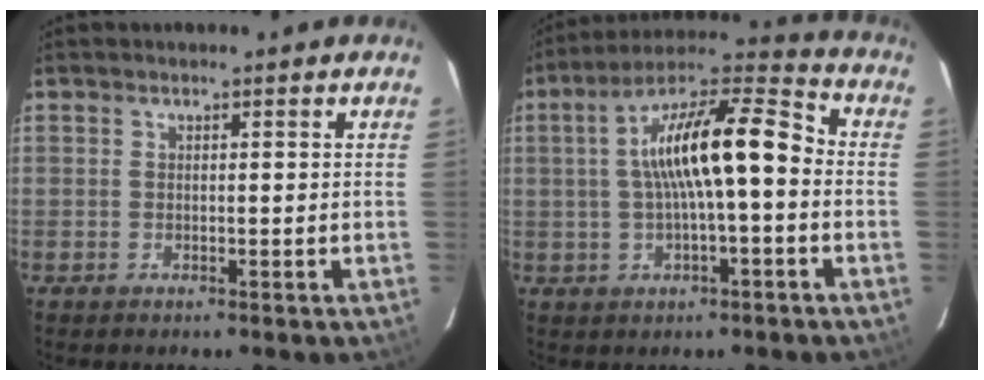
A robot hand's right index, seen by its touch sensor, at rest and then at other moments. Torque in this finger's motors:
{"motor_torque": [1.05, -0.40, 1.05, 0.21]}